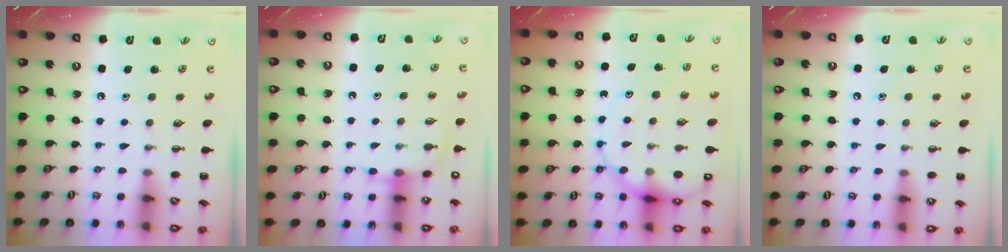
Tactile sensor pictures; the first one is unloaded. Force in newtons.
{"total": 5.3, "press": 5.3, "slide": 0.6}
{"total": 13.6, "press": 13.1, "slide": 3.4}
{"total": 6.2, "press": 6.0, "slide": 1.8}